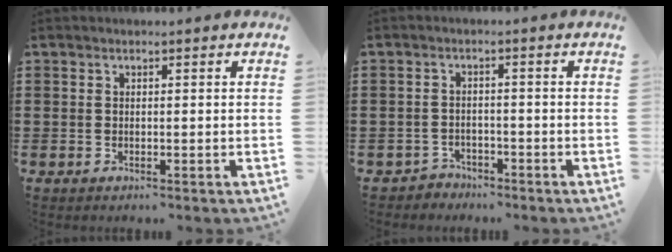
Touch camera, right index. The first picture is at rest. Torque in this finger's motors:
{"motor_torque": [-0.93, 0.74, -0.80, -0.21]}